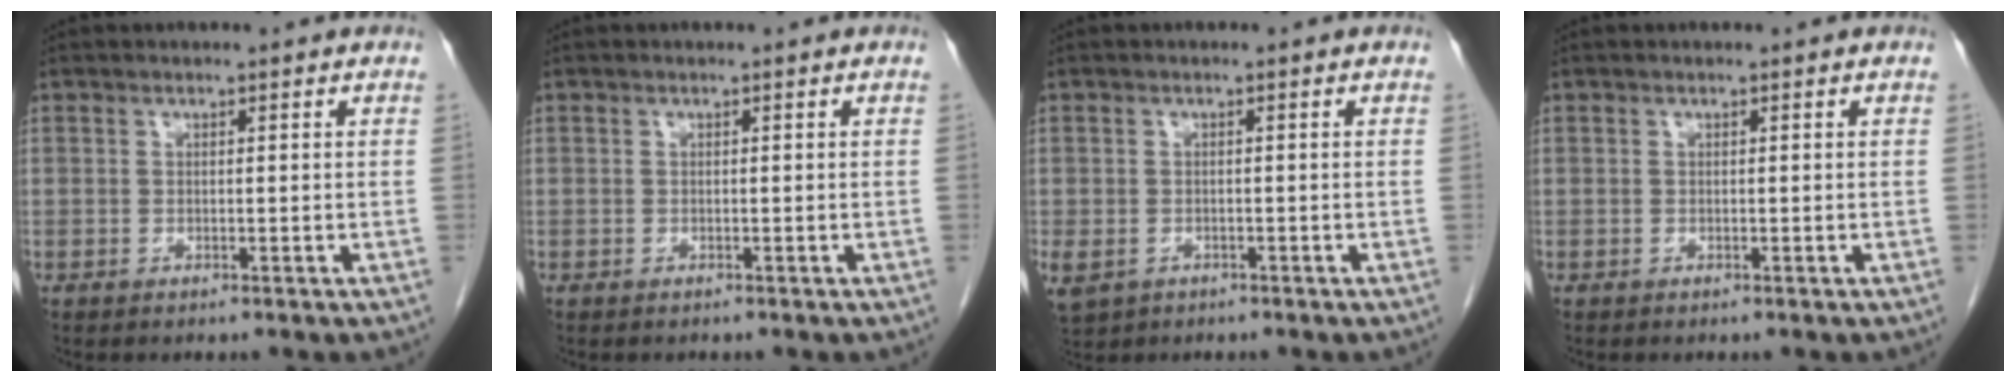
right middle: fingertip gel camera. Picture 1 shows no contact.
{"total": 0.0}
{"total": 6.3, "force": [-2.9, 5.0, 2.6], "torque": [-0.072, -0.007, -0.039]}
{"total": 0.0}